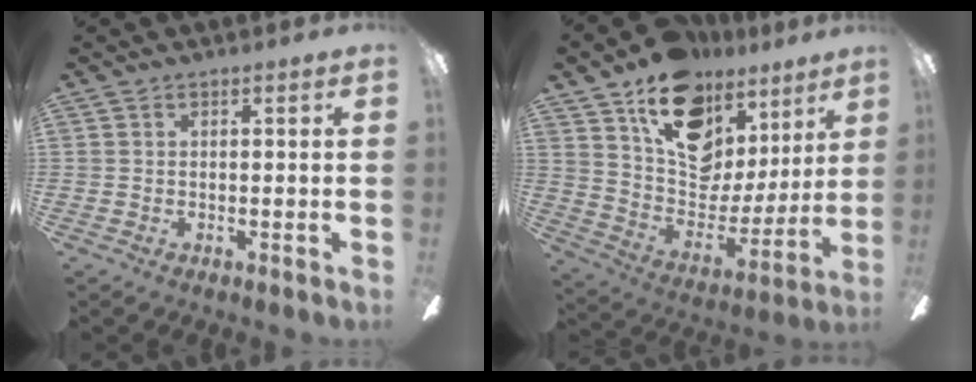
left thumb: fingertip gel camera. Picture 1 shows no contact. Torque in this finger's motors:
{"motor_torque": [1.61, 1.37, 1.60, -1.17, 0.46]}